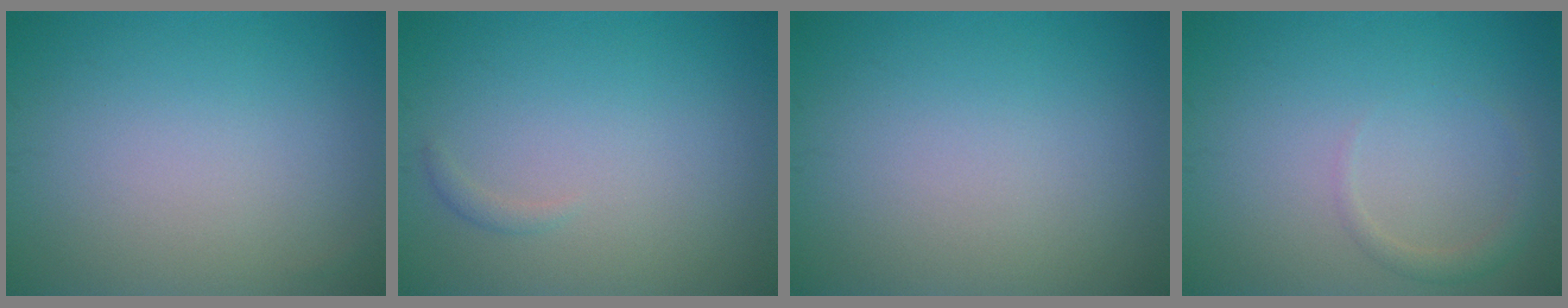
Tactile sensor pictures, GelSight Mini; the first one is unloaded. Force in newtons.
{"total": 0.6, "press": 0.6, "slide": 0.0}
{"total": 0.0}
{"total": 1.3, "press": 1.3, "slide": 0.1}